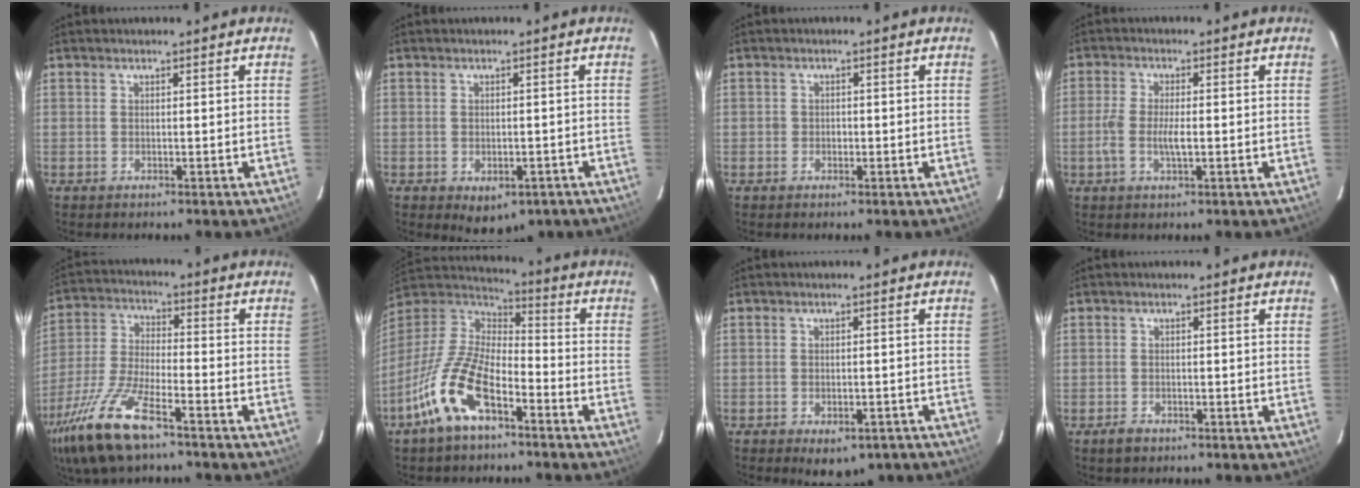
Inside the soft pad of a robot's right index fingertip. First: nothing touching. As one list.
[{"total": 5.9, "force": [-3.1, 4.0, 3.1], "torque": [-0.050, -0.004, -0.022]}, {"total": 1.3, "force": [-0.5, 1.2, 0.2], "torque": [-0.002, 0.001, -0.006]}, {"total": 4.5, "force": [-1.0, 1.4, 4.1], "torque": [-0.088, 0.000, -0.023]}, {"total": 16.3, "force": [-10.6, 5.0, 11.3], "torque": [-0.250, -0.032, -0.210]}, {"total": 16.8, "force": [-9.3, 7.2, 12.0], "torque": [-0.245, -0.011, -0.181]}, {"total": 7.5, "force": [-4.8, 4.1, 4.0], "torque": [-0.066, -0.005, -0.047]}, {"total": 2.2, "force": [-1.4, 1.5, 0.8], "torque": [-0.017, 0.000, -0.023]}]